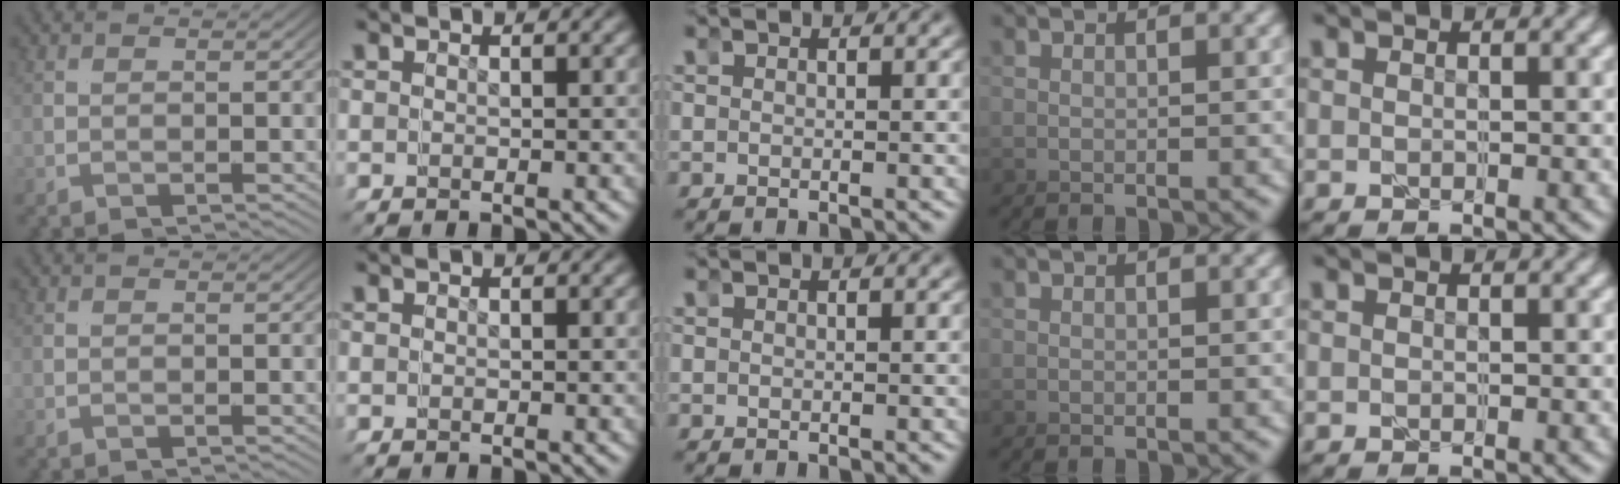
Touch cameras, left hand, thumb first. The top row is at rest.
{}